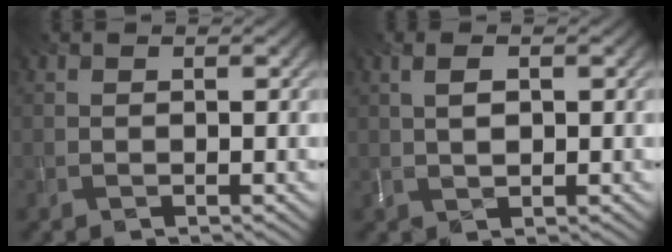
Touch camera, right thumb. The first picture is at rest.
{"total": 2.5, "force": [0.6, 1.1, 2.2], "torque": [-0.050, 0.002, 0.014]}